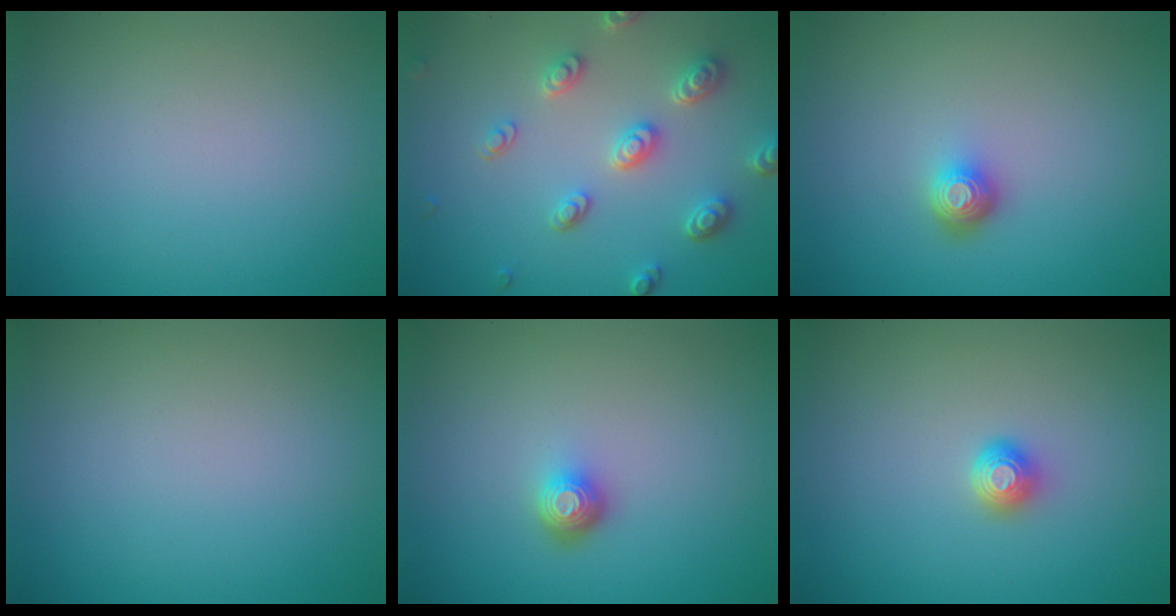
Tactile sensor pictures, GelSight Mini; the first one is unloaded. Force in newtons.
{"total": 4.4, "press": 3.6, "slide": 2.5}
{"total": 1.7, "press": 1.3, "slide": 1.2}
{"total": 0.0}
{"total": 1.7, "press": 1.3, "slide": 1.2}
{"total": 1.4, "press": 1.2, "slide": 0.7}